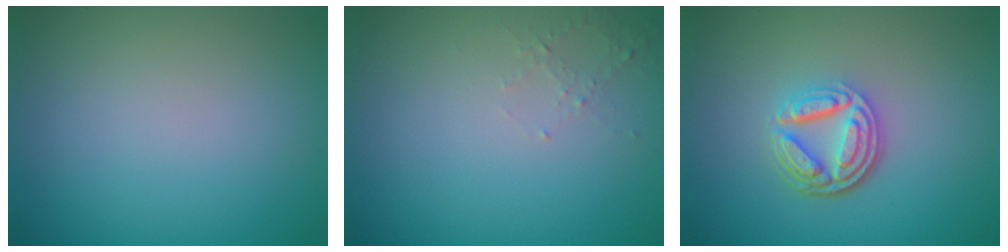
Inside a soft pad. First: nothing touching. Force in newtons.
{"total": 1.1, "press": 1.0, "slide": 0.4}
{"total": 4.6, "press": 3.4, "slide": 3.1}